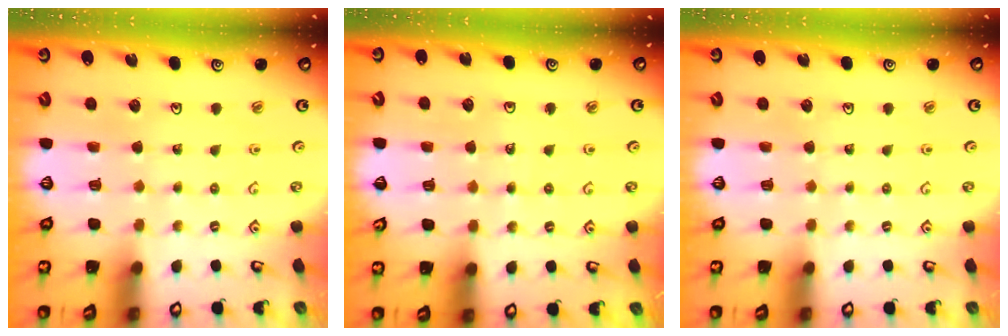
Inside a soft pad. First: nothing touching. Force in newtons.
{"total": 2.6, "press": 2.6, "slide": 0.3}
{"total": 0.0}